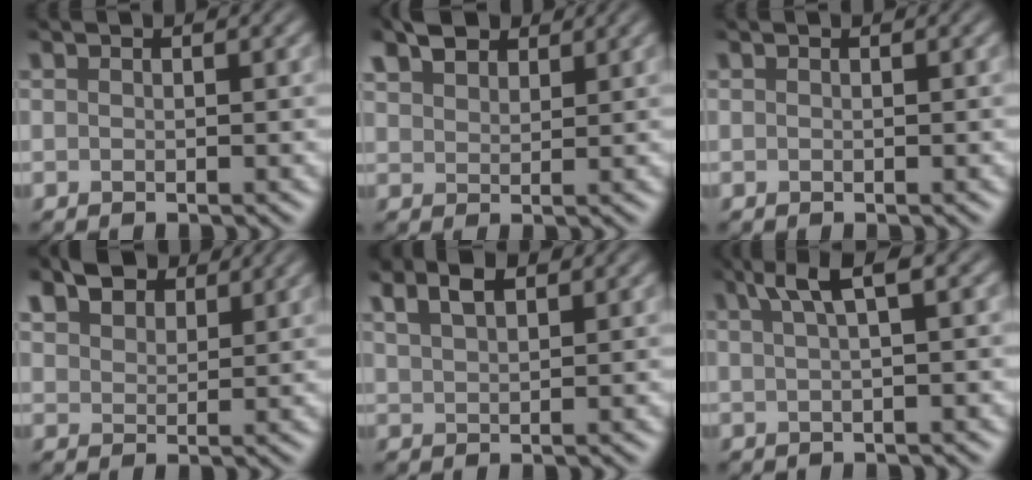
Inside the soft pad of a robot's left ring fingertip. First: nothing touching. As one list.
[{"total": 3.1, "force": [2.4, 1.5, 1.3], "torque": [-0.037, 0.013, 0.047]}, {"total": 0.0}, {"total": 4.7, "force": [3.3, 2.5, 2.1], "torque": [-0.057, 0.009, 0.062]}, {"total": 2.9, "force": [1.8, 1.2, 2.0], "torque": [-0.049, 0.012, 0.038]}, {"total": 3.5, "force": [1.7, 0.4, 3.0], "torque": [-0.054, 0.012, 0.031]}]